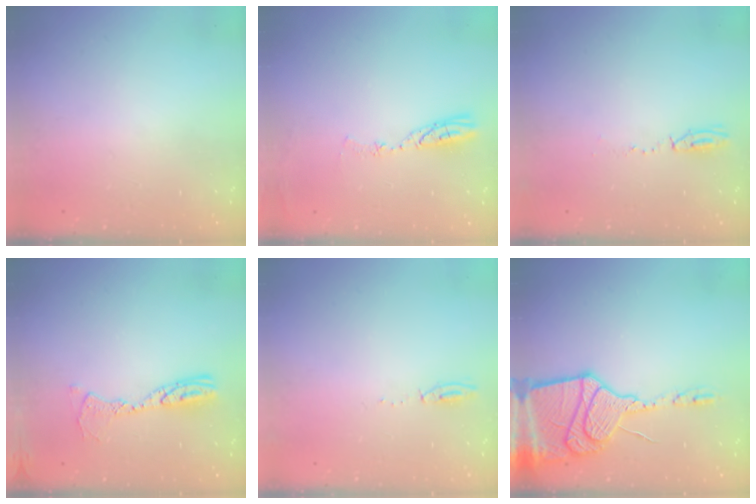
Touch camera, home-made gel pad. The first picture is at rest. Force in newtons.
{"total": 5.9, "press": 5.8, "slide": 0.7}
{"total": 3.9, "press": 3.8, "slide": 0.9}
{"total": 10.6, "press": 10.6, "slide": 0.9}
{"total": 4.8, "press": 4.7, "slide": 1.0}
{"total": 24.1, "press": 21.5, "slide": 10.8}